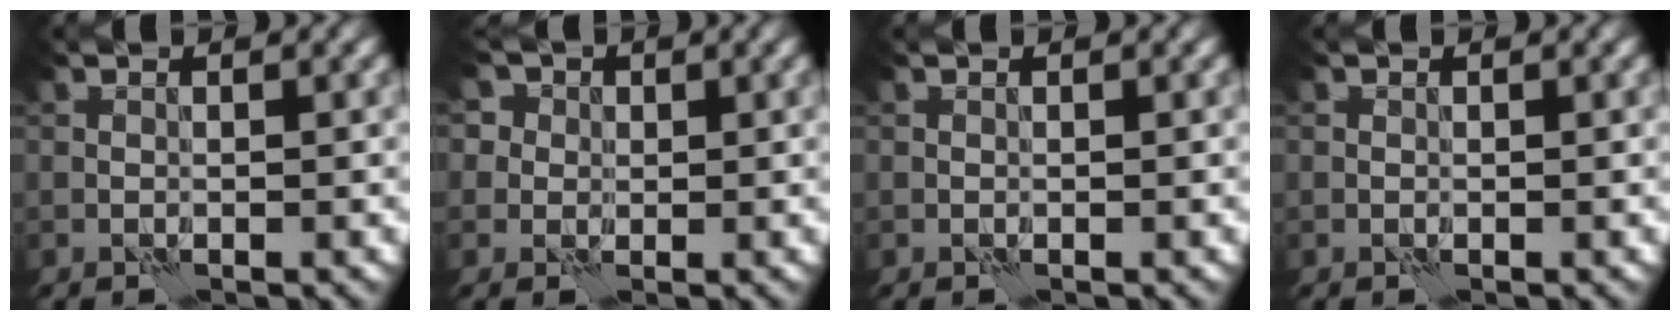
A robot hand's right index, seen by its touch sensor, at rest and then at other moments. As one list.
[{"total": 4.5, "force": [2.1, 3.7, 1.5], "torque": [-0.021, 0.016, 0.013]}, {"total": 0.0}, {"total": 0.0}]